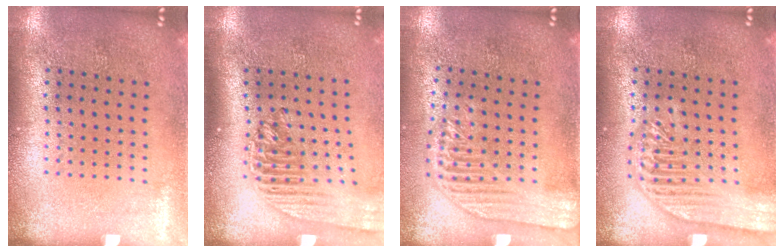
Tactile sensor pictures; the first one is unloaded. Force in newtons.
{"total": 2.1, "press": 1.6, "slide": 1.3}
{"total": 2.2, "press": 1.9, "slide": 1.0}
{"total": 3.7, "press": 3.7, "slide": 0.4}